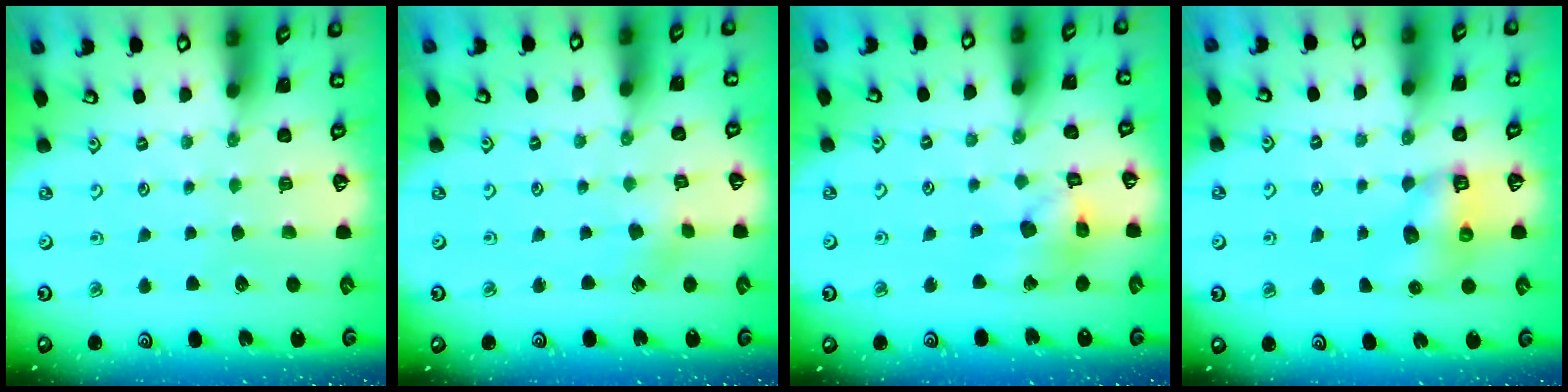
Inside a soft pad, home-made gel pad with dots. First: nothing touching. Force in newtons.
{"total": 1.9, "press": 1.9, "slide": 0.2}
{"total": 12.7, "press": 12.5, "slide": 1.8}
{"total": 6.4, "press": 6.4, "slide": 0.7}